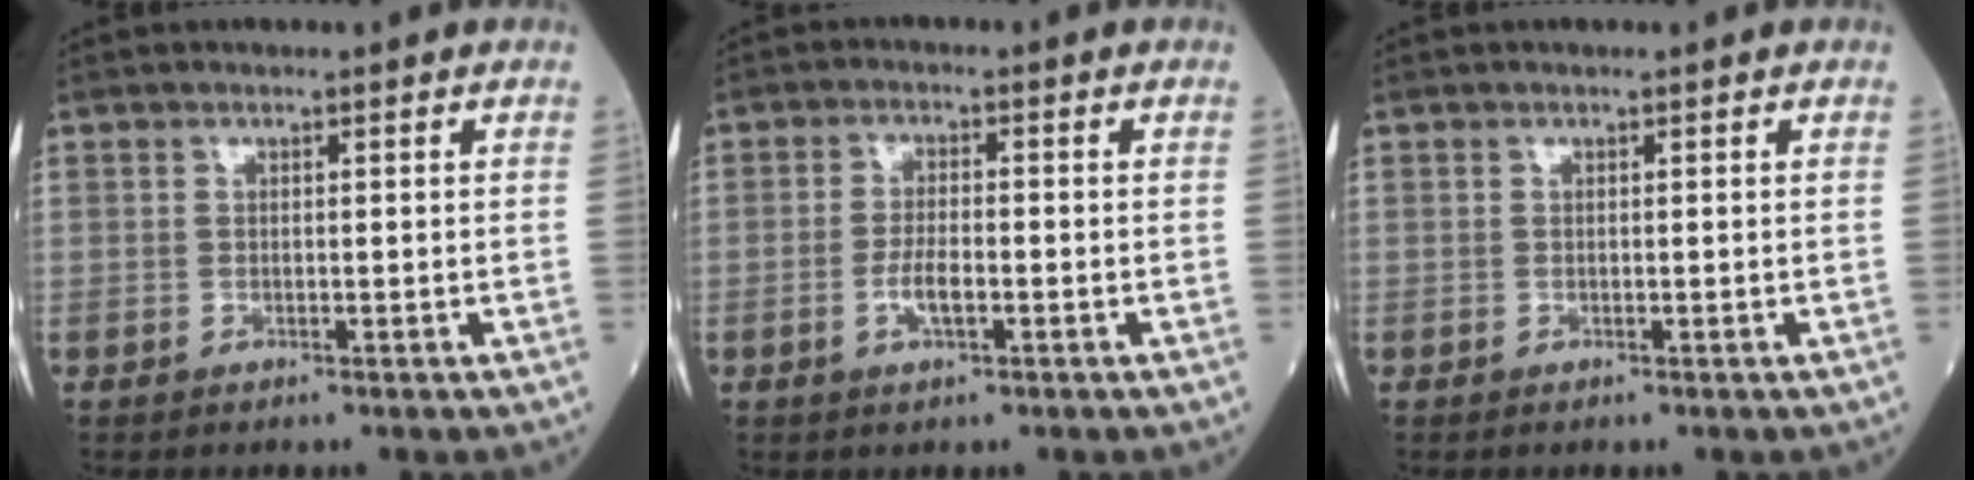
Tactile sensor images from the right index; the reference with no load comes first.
{"total": 3.7, "force": [-1.2, 1.0, 3.3], "torque": [-0.063, 0.002, -0.022]}
{"total": 0.0}